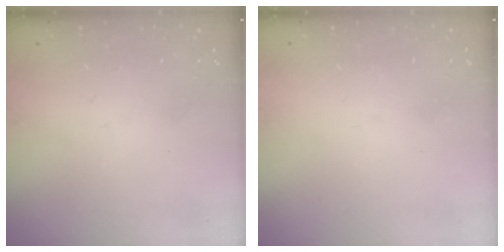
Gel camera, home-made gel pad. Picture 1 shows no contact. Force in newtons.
{"total": 1.5, "press": 1.5, "slide": 0.1}